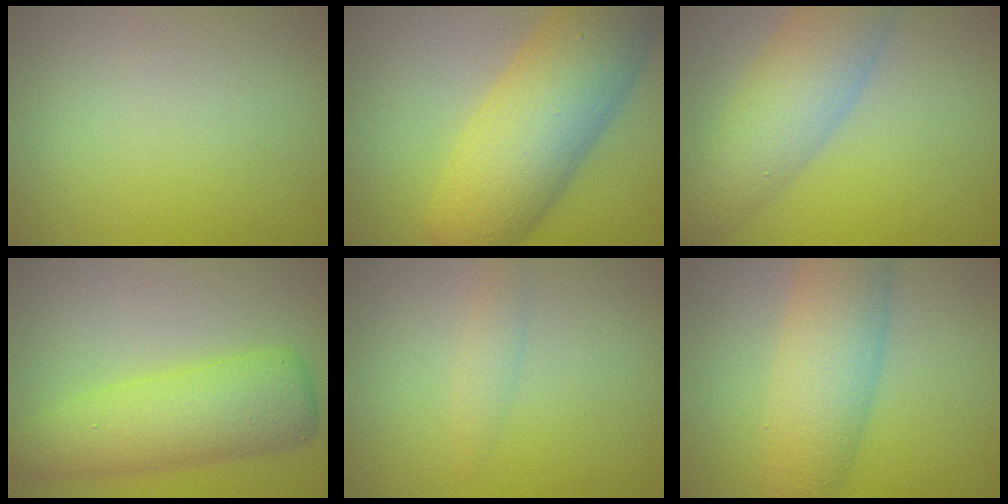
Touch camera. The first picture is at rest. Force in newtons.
{"total": 12.0, "press": 12.0, "slide": 0.5}
{"total": 6.4, "press": 6.4, "slide": 0.2}
{"total": 6.1, "press": 6.1, "slide": 0.2}
{"total": 1.2, "press": 1.2, "slide": 0.0}
{"total": 6.9, "press": 6.9, "slide": 0.2}